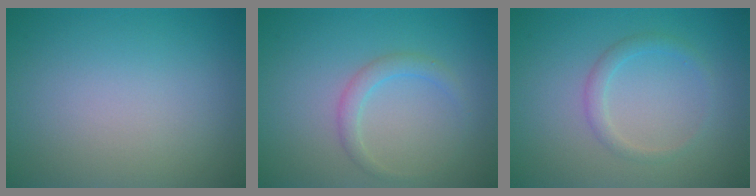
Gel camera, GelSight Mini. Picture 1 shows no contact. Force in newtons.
{"total": 1.7, "press": 1.7, "slide": 0.1}
{"total": 1.5, "press": 1.5, "slide": 0.0}